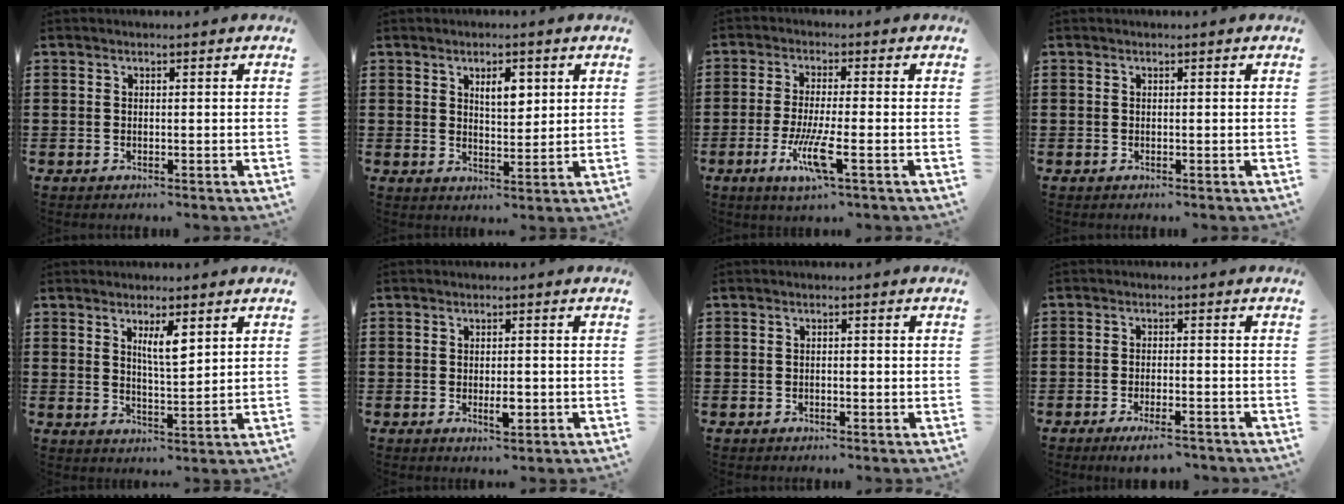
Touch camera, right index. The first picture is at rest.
{"total": 4.1, "force": [1.8, 1.9, 3.1], "torque": [-0.044, 0.000, 0.024]}
{"total": 7.2, "force": [-2.8, 0.7, 6.6], "torque": [-0.140, -0.021, -0.056]}
{"total": 0.0}
{"total": 4.5, "force": [2.2, 1.1, 3.7], "torque": [-0.070, 0.001, 0.036]}
{"total": 2.8, "force": [-0.6, 1.0, 2.6], "torque": [-0.045, 0.000, -0.010]}
{"total": 0.7, "force": [-0.3, 0.4, 0.4], "torque": [-0.011, -0.001, -0.006]}
{"total": 3.5, "force": [-2.9, 0.3, 2.0], "torque": [-0.039, -0.006, -0.054]}